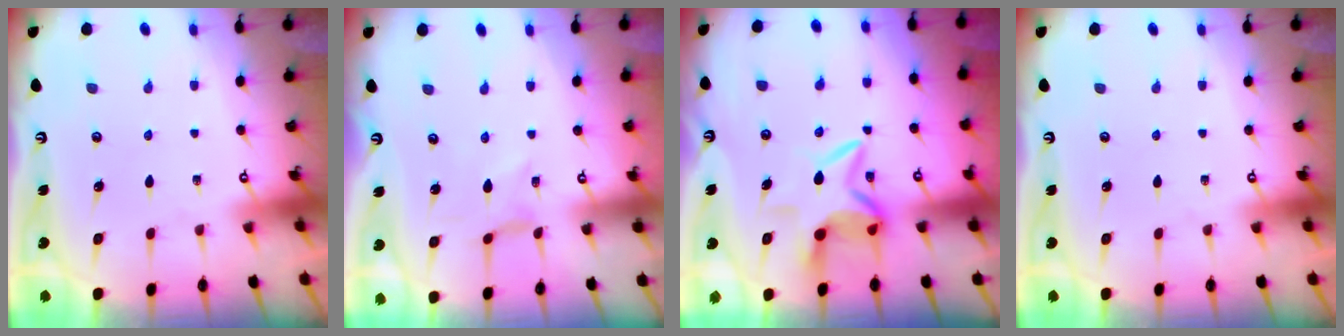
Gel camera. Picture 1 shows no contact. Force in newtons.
{"total": 0.0}
{"total": 7.8, "press": 7.8, "slide": 0.7}
{"total": 0.0}